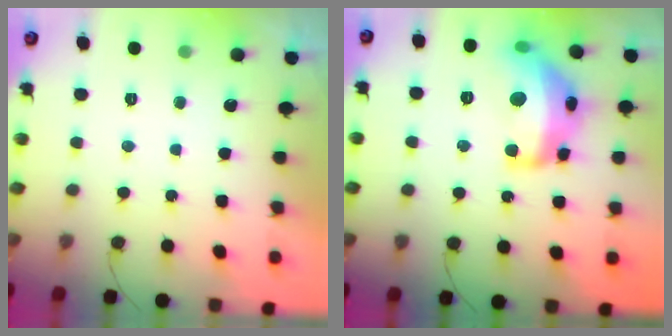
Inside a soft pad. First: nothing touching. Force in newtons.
{"total": 19.6, "press": 19.5, "slide": 1.1}